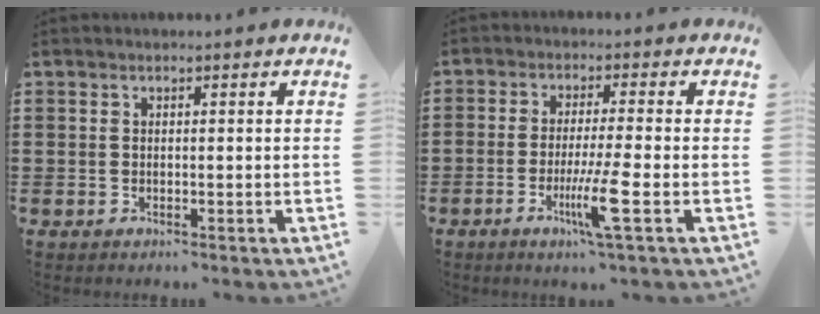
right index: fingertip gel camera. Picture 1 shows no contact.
{"total": 6.9, "force": [-2.5, 0.0, 6.4], "torque": [-0.125, -0.021, -0.047]}